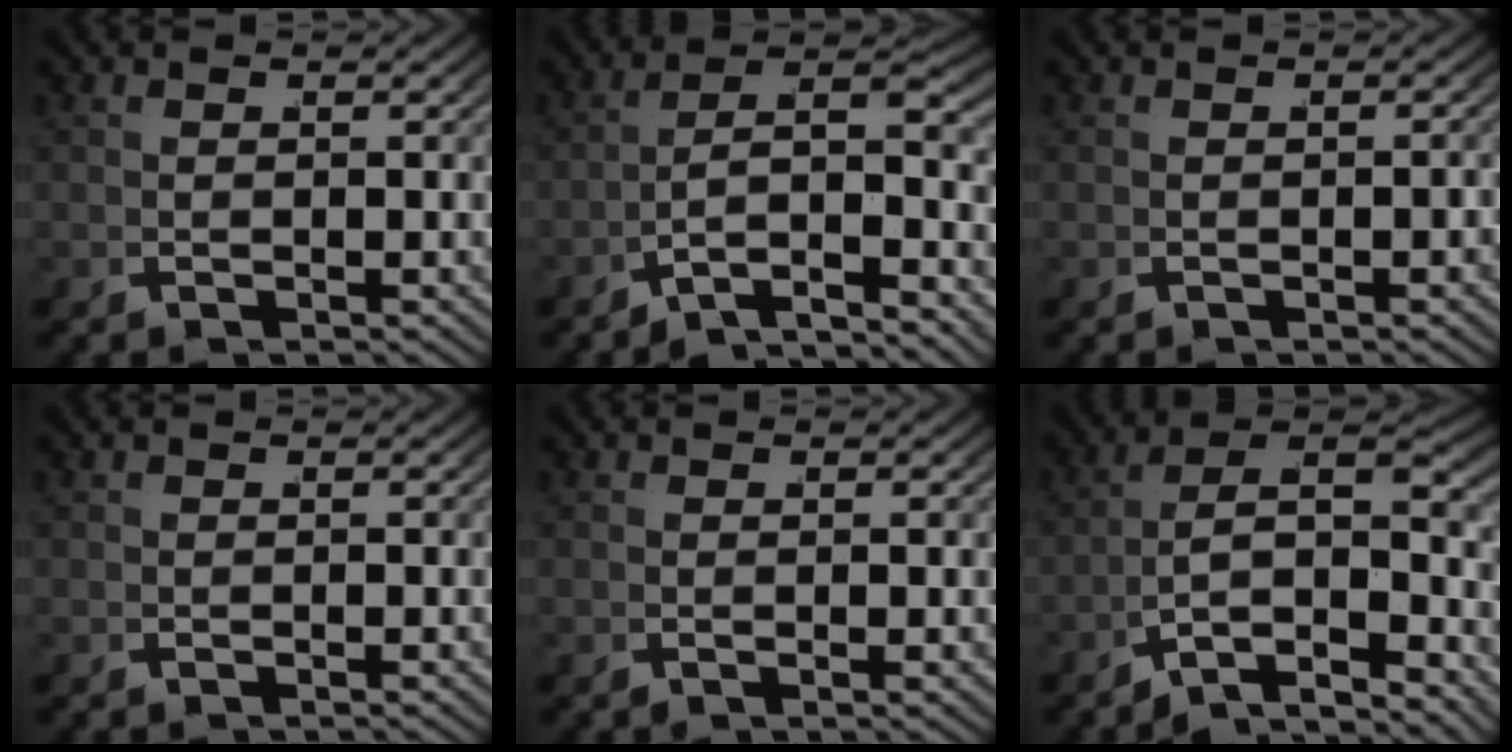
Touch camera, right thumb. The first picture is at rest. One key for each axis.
{"total": 9.5, "fx": -1.8, "fy": 5.8, "fz": 7.4, "tx": -0.143, "ty": -0.034, "tz": -0.019}
{"total": 0.6, "fx": -0.4, "fy": 0.1, "fz": 0.4, "tx": -0.005, "ty": 0.002, "tz": -0.007}
{"total": 0.0}
{"total": 0.7, "fx": 0.1, "fy": 0.2, "fz": 0.7, "tx": -0.015, "ty": 0.004, "tz": -0.001}
{"total": 11.2, "fx": -2.0, "fy": 7.5, "fz": 8.1, "tx": -0.165, "ty": -0.043, "tz": -0.020}